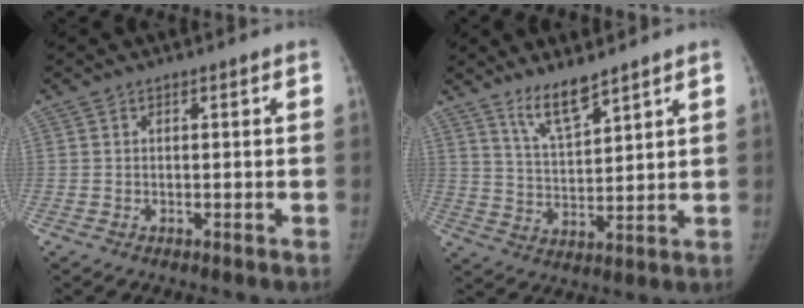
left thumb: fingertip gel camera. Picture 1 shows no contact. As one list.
[{"total": 7.1, "force": [5.7, 1.4, 4.1], "torque": [-0.068, -0.047, 0.114]}]